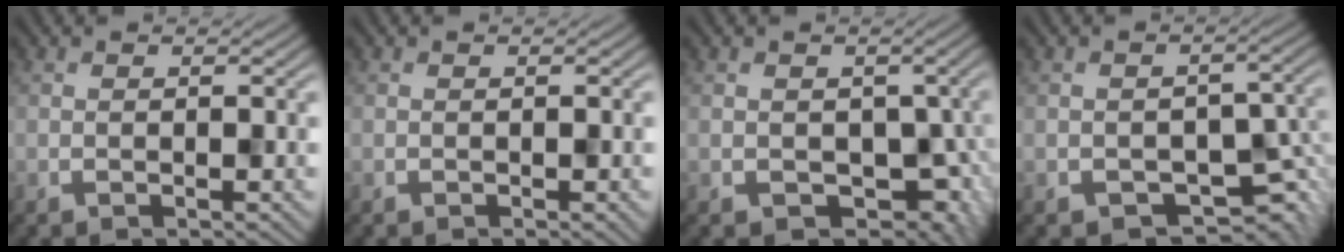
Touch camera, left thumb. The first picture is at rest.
{"total": 0.9, "force": [-0.5, 0.3, 0.7], "torque": [-0.013, 0.001, -0.005]}
{"total": 5.4, "force": [-2.0, 4.4, 2.4], "torque": [-0.021, -0.011, -0.008]}
{"total": 5.0, "force": [-2.6, 3.3, 2.7], "torque": [-0.023, -0.014, -0.032]}